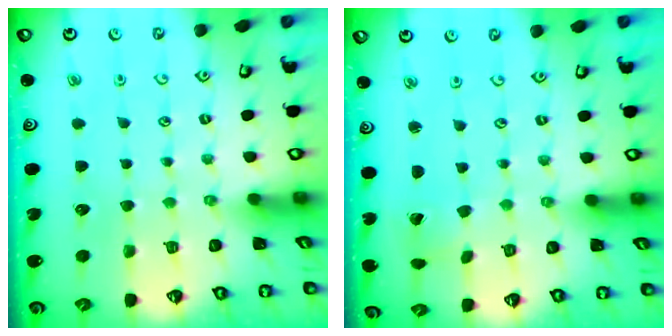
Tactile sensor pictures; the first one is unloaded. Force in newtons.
{"total": 1.1, "press": 1.1, "slide": 0.1}